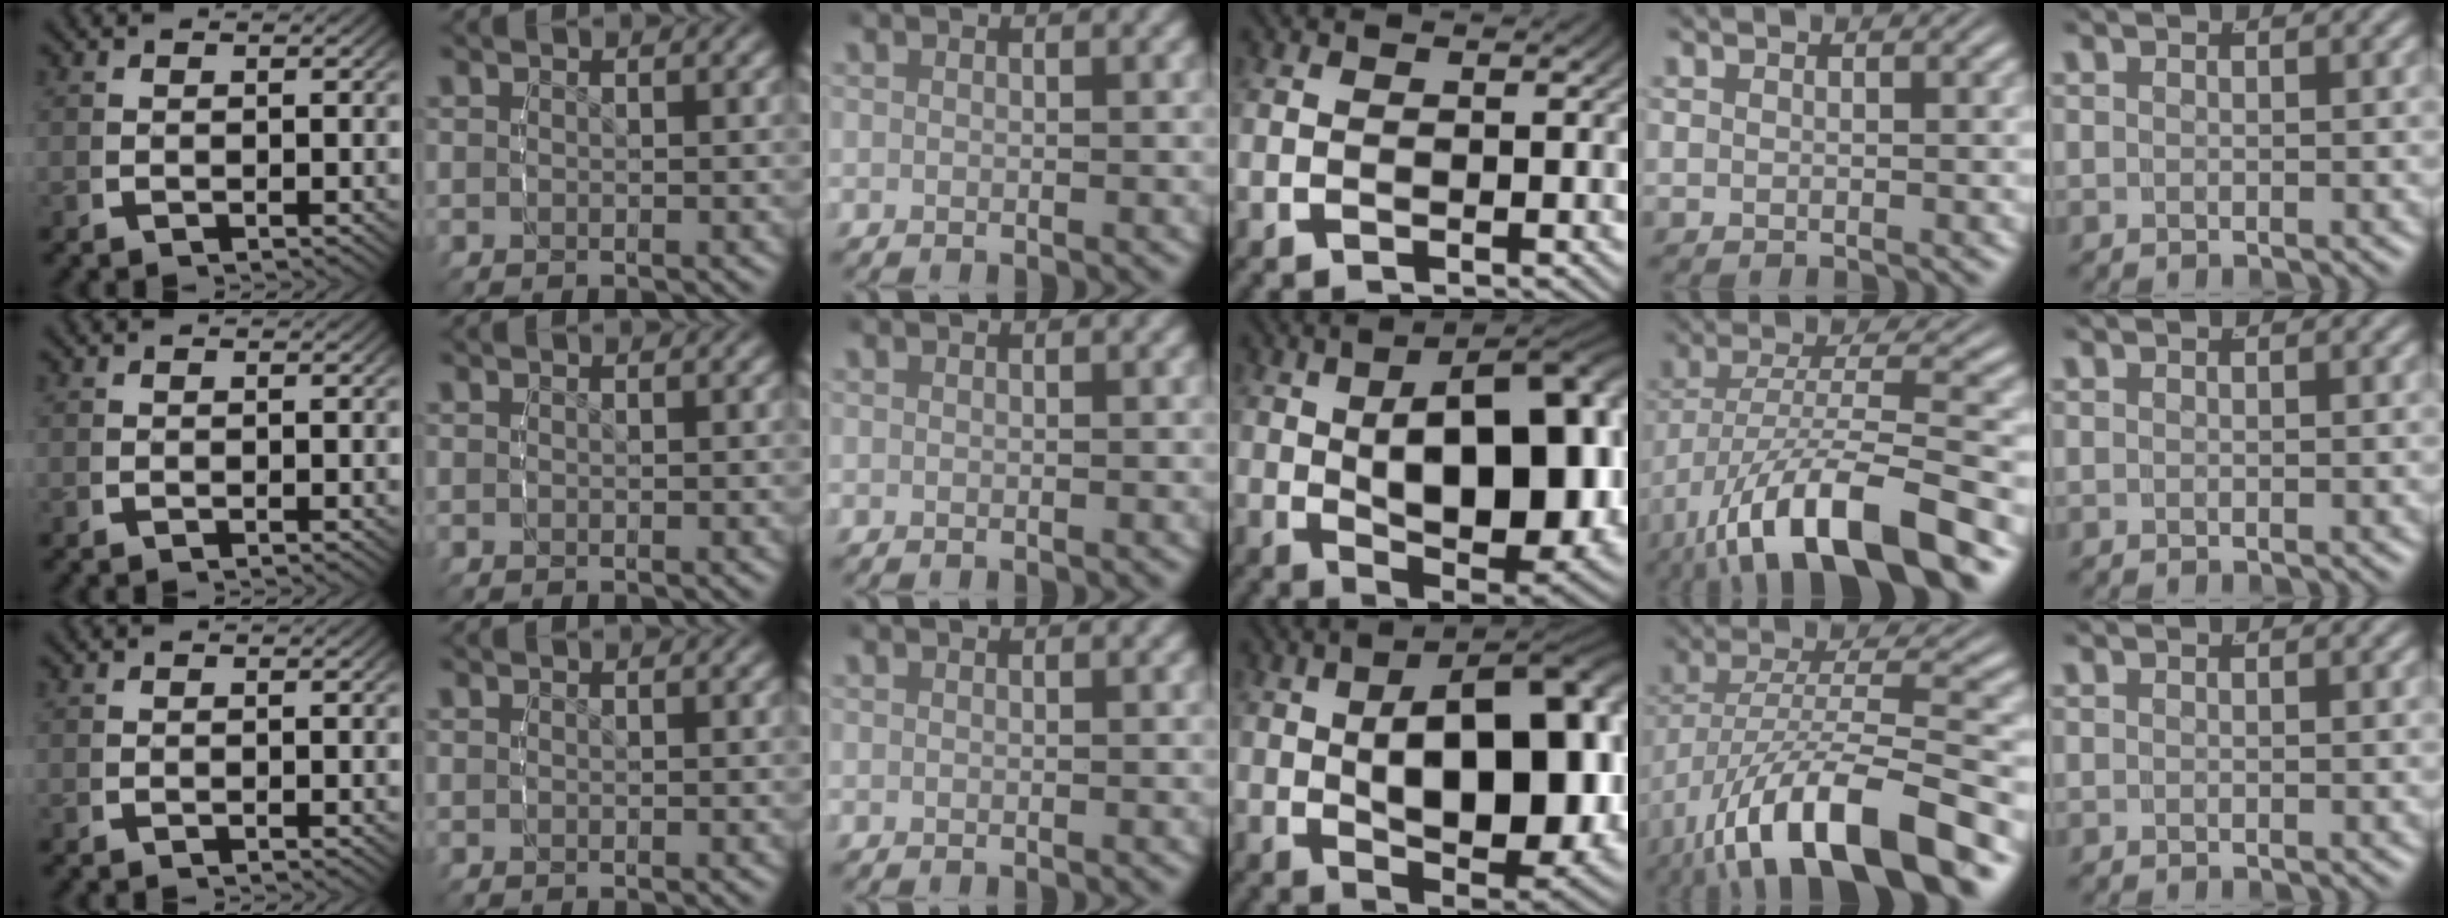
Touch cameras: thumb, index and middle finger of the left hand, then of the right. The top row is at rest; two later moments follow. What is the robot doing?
{"motion": "lift_and_place", "object": "legos"}